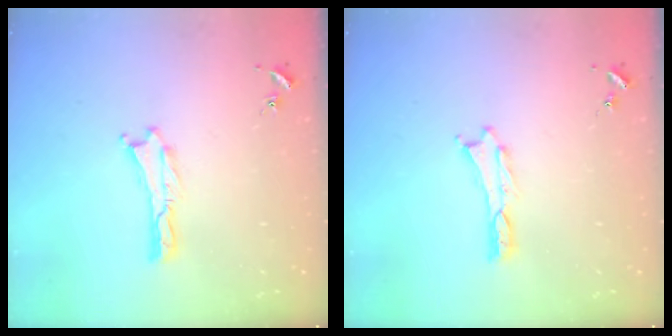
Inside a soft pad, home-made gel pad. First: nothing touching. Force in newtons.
{"total": 0.0}